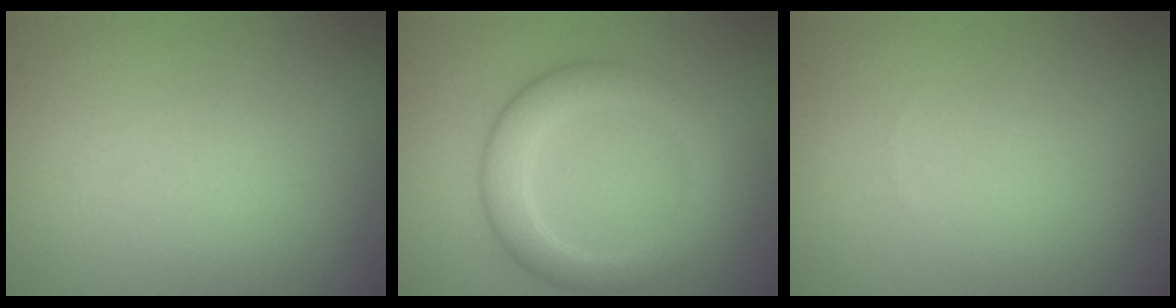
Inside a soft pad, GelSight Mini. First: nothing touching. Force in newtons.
{"total": 3.9, "press": 3.9, "slide": 0.2}
{"total": 0.0}